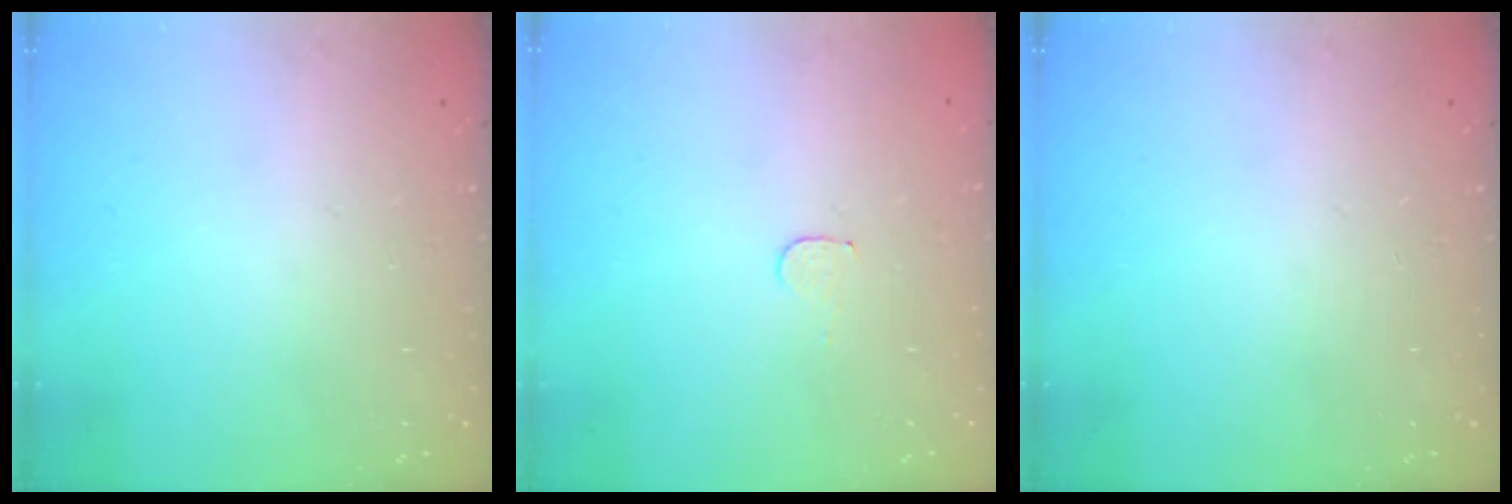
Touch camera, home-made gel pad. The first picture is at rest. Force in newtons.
{"total": 3.4, "press": 3.4, "slide": 0.3}
{"total": 0.0}